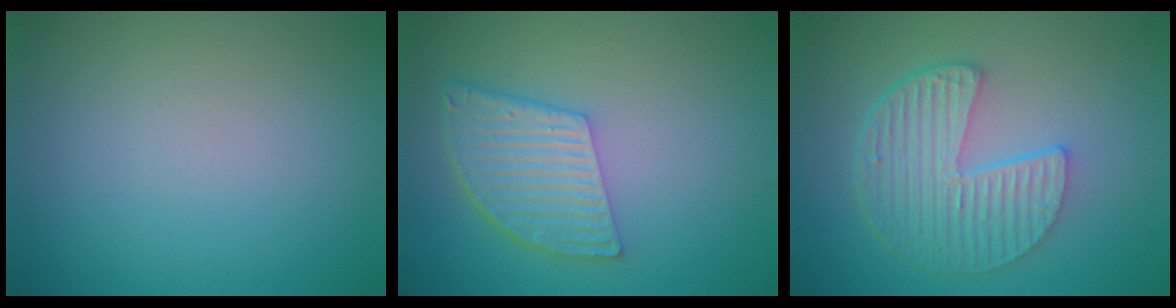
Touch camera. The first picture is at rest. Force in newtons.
{"total": 5.6, "press": 4.3, "slide": 3.6}
{"total": 5.8, "press": 4.2, "slide": 3.9}